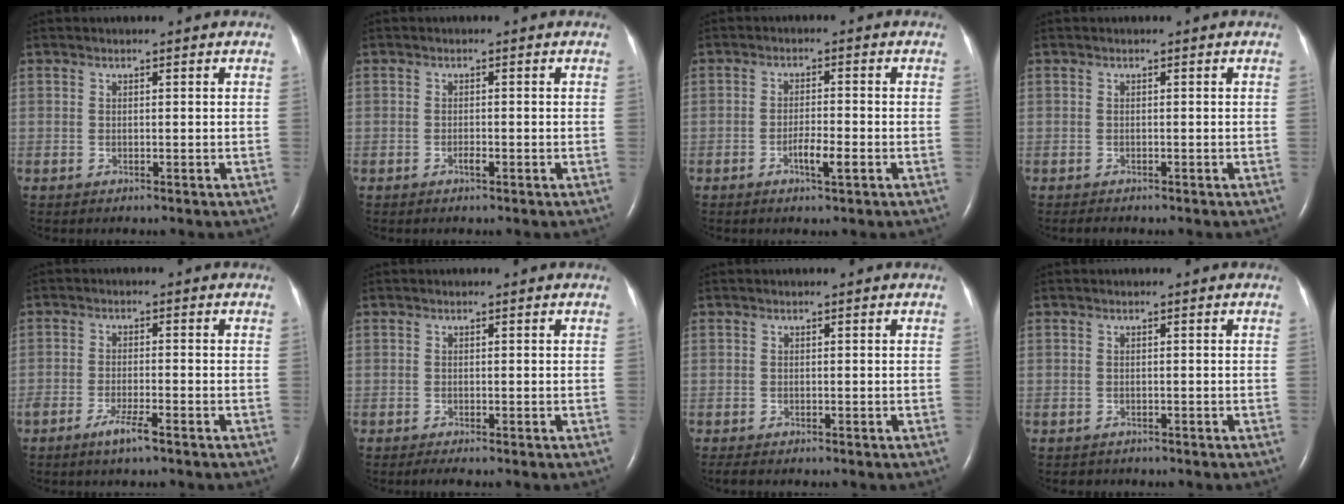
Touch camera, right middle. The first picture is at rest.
{"total": 0.8, "force": [-0.5, 0.1, 0.6], "torque": [-0.016, -0.001, -0.007]}
{"total": 3.3, "force": [-1.5, 0.3, 2.9], "torque": [-0.054, -0.001, -0.026]}
{"total": 0.7, "force": [-0.7, 0.1, 0.2], "torque": [-0.011, -0.004, -0.009]}
{"total": 3.5, "force": [-2.4, 0.2, 2.6], "torque": [-0.057, -0.006, -0.044]}
{"total": 1.0, "force": [-0.8, -0.1, 0.7], "torque": [-0.018, -0.005, -0.015]}
{"total": 1.1, "force": [-0.9, 0.1, 0.5], "torque": [-0.016, -0.005, -0.014]}
{"total": 0.9, "force": [-0.7, 0.5, -0.1], "torque": [-0.007, 0.000, -0.011]}